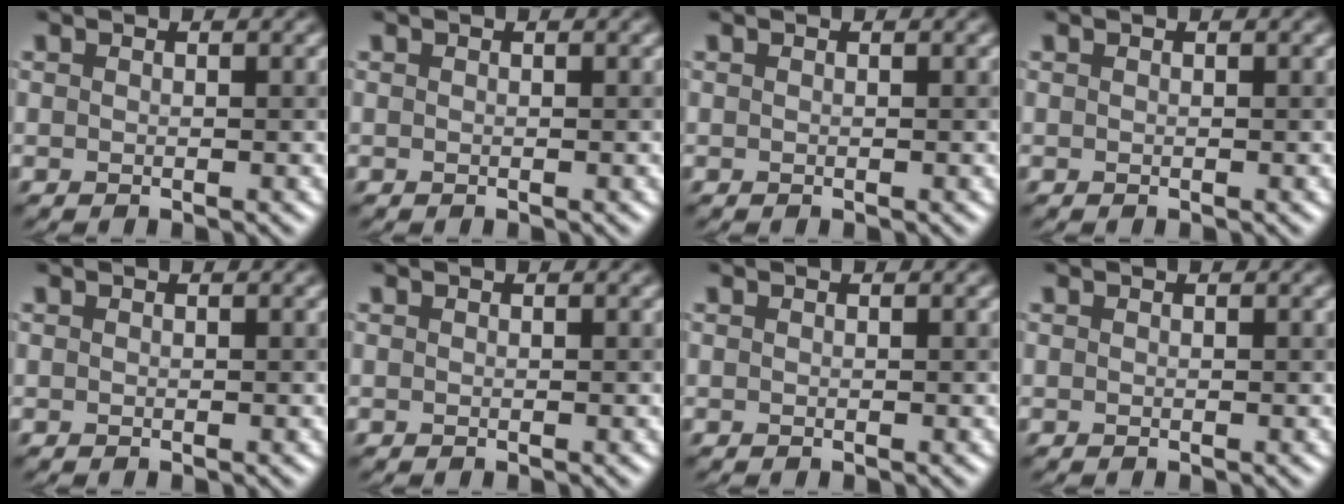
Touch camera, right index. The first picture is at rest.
{"total": 0.0}
{"total": 0.0}
{"total": 0.0}
{"total": 0.0}
{"total": 0.0}
{"total": 0.0}
{"total": 0.0}